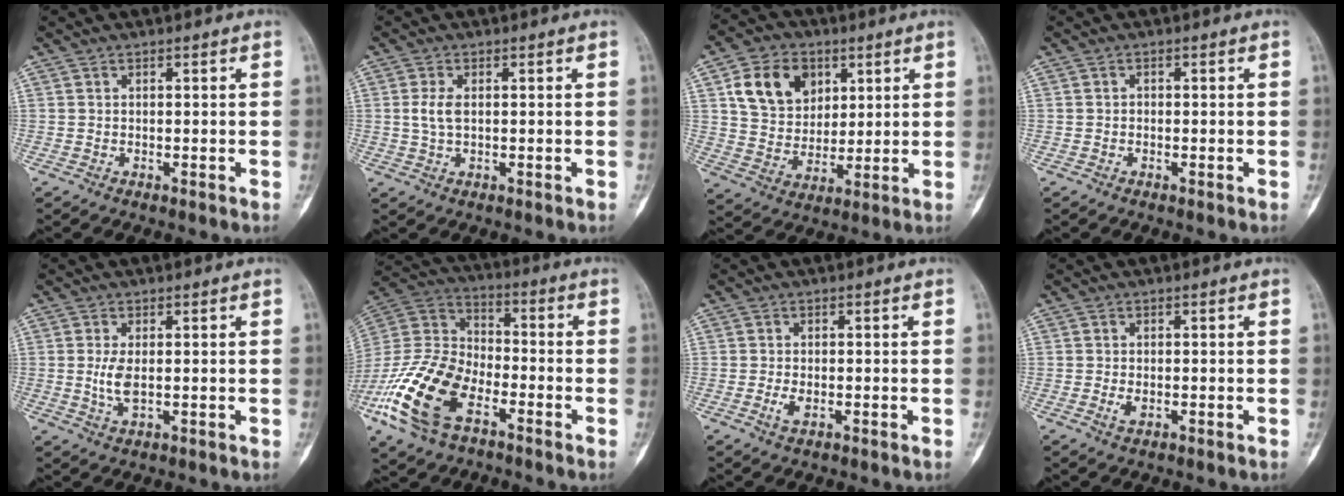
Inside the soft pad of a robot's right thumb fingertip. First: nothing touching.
{"total": 3.1, "force": [0.3, 1.6, 2.7], "torque": [-0.056, 0.003, 0.006]}
{"total": 13.2, "force": [5.0, 10.1, 6.9], "torque": [-0.087, -0.013, 0.092]}
{"total": 0.6, "force": [-0.3, 0.5, 0.2], "torque": [0.004, 0.004, -0.010]}
{"total": 3.6, "force": [-0.1, 1.5, 3.3], "torque": [-0.070, -0.007, 0.000]}
{"total": 20.2, "force": [-9.5, 11.0, 14.0], "torque": [-0.292, 0.043, -0.182]}
{"total": 2.4, "force": [-0.9, 1.2, 1.9], "torque": [-0.045, 0.003, -0.016]}
{"total": 1.9, "force": [-0.7, 1.0, 1.5], "torque": [-0.035, 0.002, -0.012]}